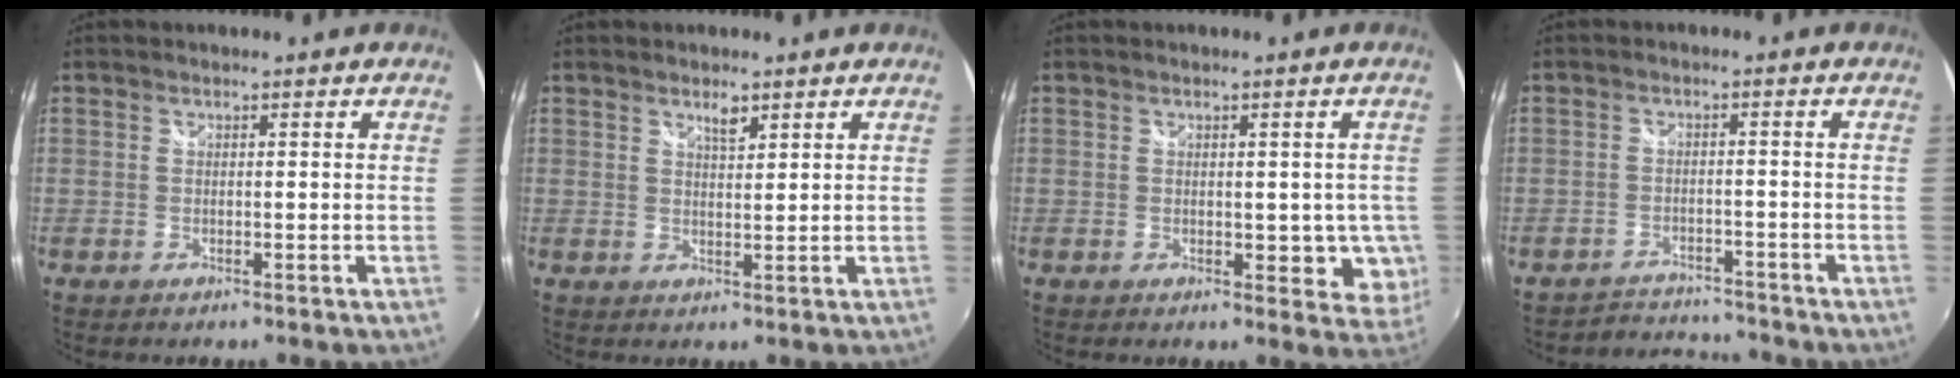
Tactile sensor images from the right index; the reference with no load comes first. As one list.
[{"total": 2.3, "force": [1.7, 0.7, 1.4], "torque": [-0.022, 0.001, 0.028]}, {"total": 6.2, "force": [-0.5, 3.6, 5.1], "torque": [-0.049, -0.009, -0.001]}, {"total": 5.5, "force": [-5.4, 1.0, -0.3], "torque": [-0.010, 0.008, -0.090]}]